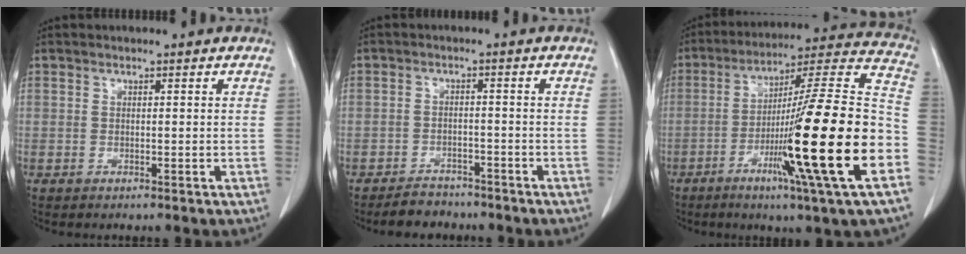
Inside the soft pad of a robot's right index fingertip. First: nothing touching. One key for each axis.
{"total": 4.1, "fx": -3.5, "fy": 2.2, "fz": 0.3, "tx": -0.010, "ty": 0.005, "tz": -0.054}
{"total": 25.5, "fx": -8.0, "fy": -0.8, "fz": 24.2, "tx": -0.345, "ty": -0.021, "tz": -0.145}